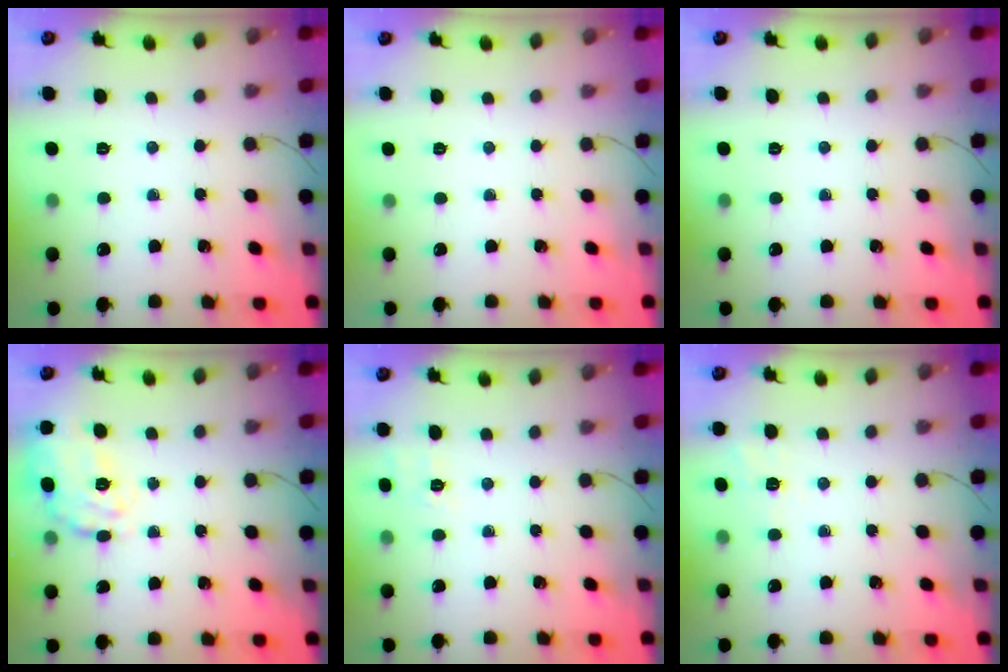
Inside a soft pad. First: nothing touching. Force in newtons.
{"total": 2.4, "press": 2.3, "slide": 0.5}
{"total": 0.0}
{"total": 19.9, "press": 19.9, "slide": 1.6}
{"total": 1.9, "press": 0.8, "slide": 1.7}
{"total": 1.9, "press": 1.0, "slide": 1.6}